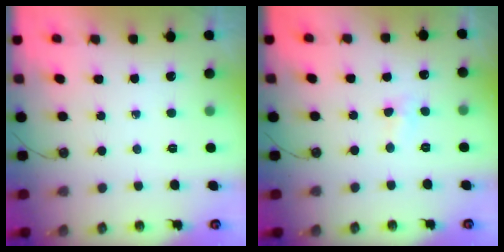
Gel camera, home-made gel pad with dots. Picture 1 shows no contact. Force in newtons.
{"total": 2.9, "press": 2.9, "slide": 0.4}